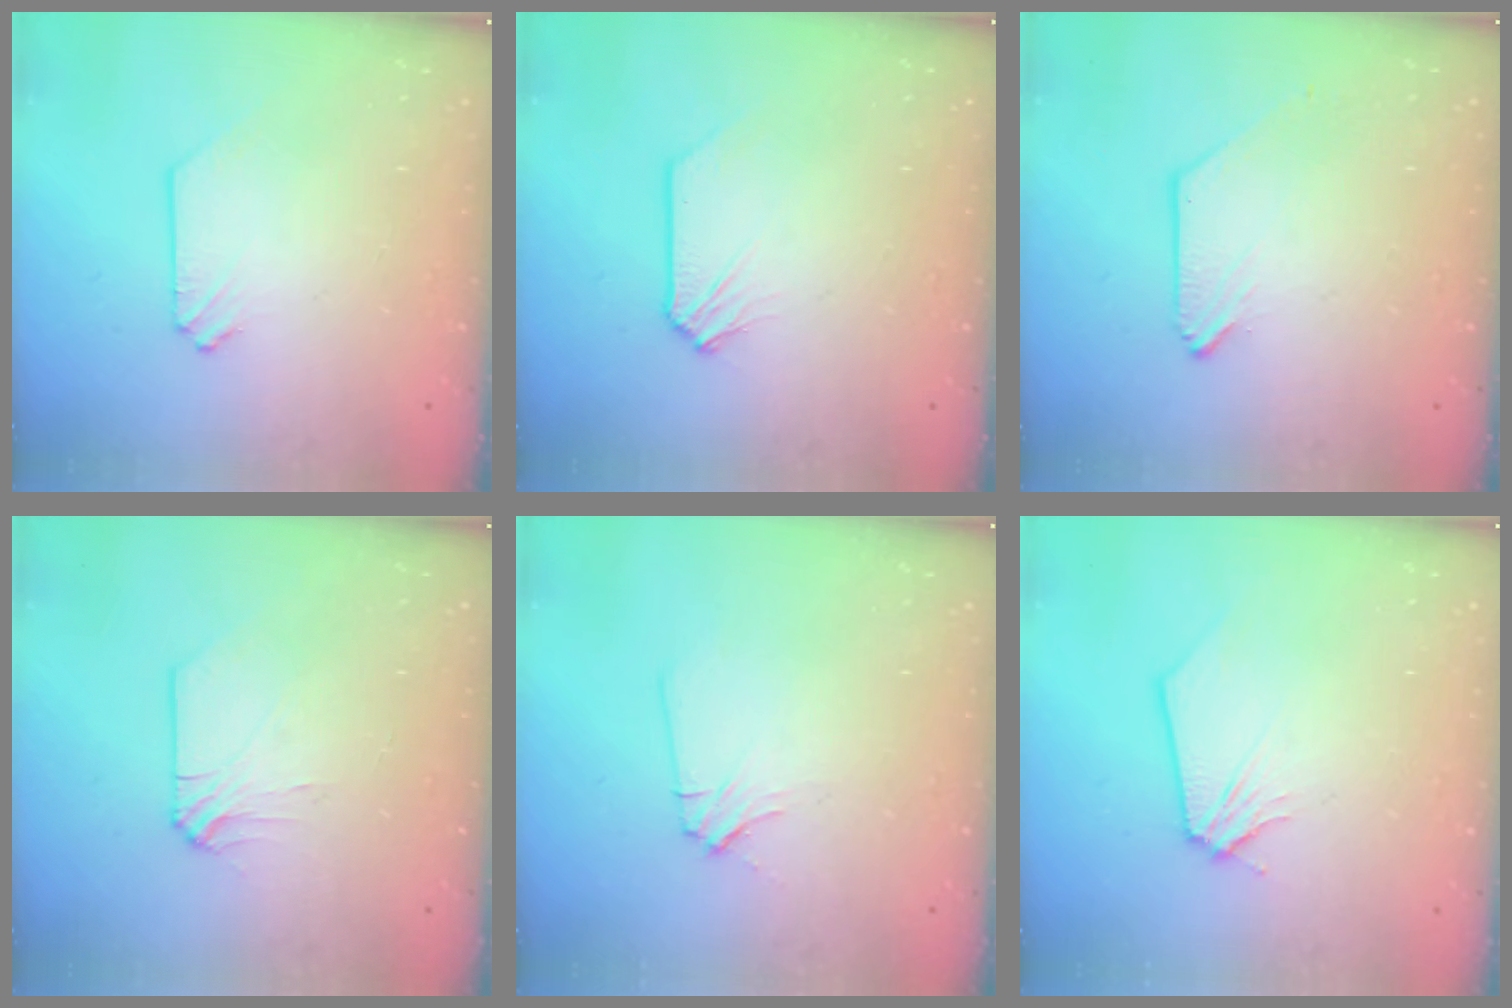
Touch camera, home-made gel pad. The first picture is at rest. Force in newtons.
{"total": 0.0}
{"total": 0.0}
{"total": 2.8, "press": 2.7, "slide": 0.6}
{"total": 3.6, "press": 3.5, "slide": 0.5}
{"total": 0.0}